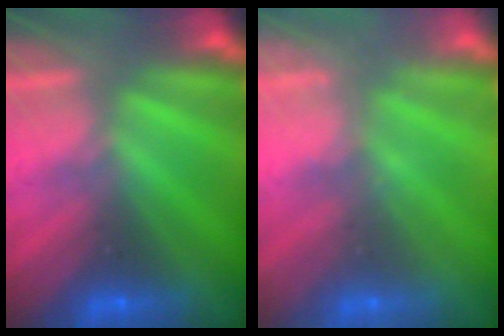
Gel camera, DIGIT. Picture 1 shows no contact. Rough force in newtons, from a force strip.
{"total": 2.4}